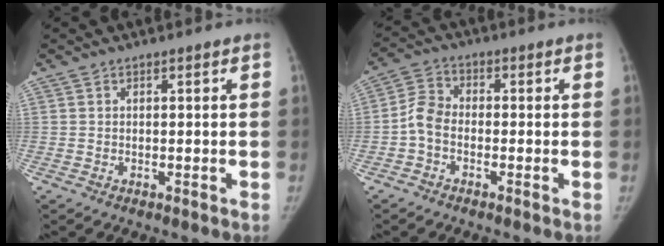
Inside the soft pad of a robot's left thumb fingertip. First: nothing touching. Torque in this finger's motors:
{"motor_torque": [0.10, 0.12, -0.04, 0.04, 0.02]}